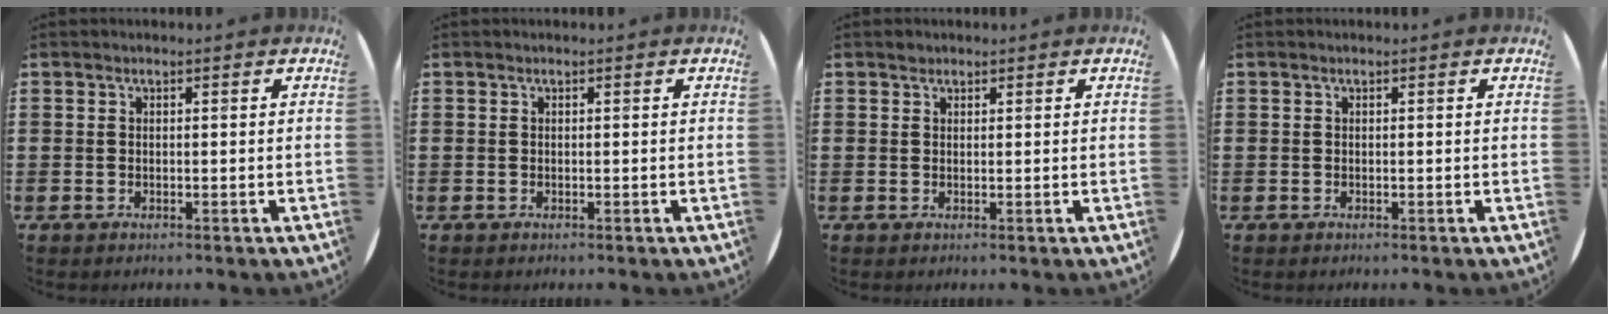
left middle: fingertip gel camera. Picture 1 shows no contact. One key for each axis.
{"total": 0.0}
{"total": 0.7, "fx": 0.6, "fy": 0.4, "fz": 0.0, "tx": 0.007, "ty": -0.001, "tz": 0.010}
{"total": 0.0}